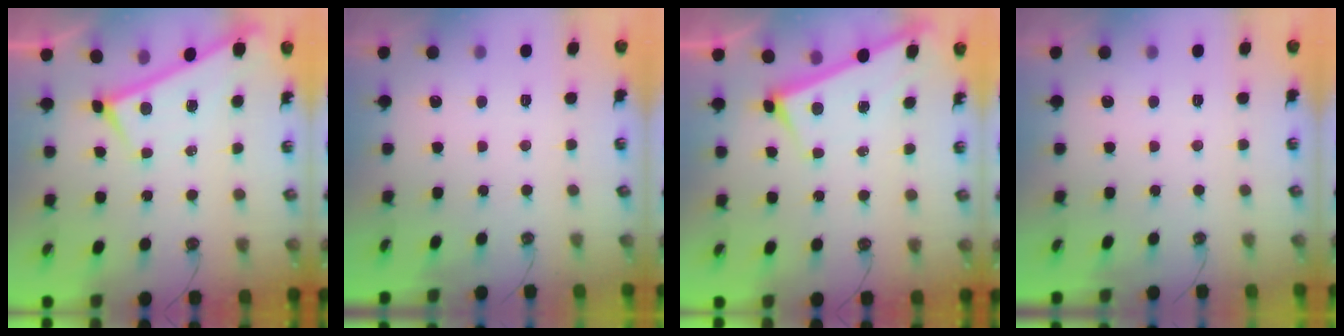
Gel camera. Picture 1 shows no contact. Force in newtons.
{"total": 0.0}
{"total": 3.1, "press": 3.1, "slide": 0.1}
{"total": 0.0}